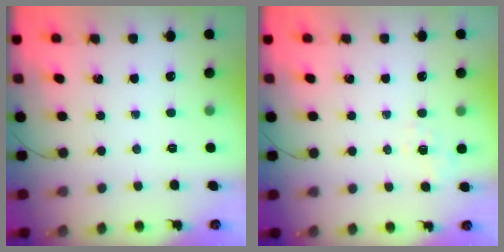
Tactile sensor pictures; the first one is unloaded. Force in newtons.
{"total": 1.7, "press": 0.9, "slide": 1.4}